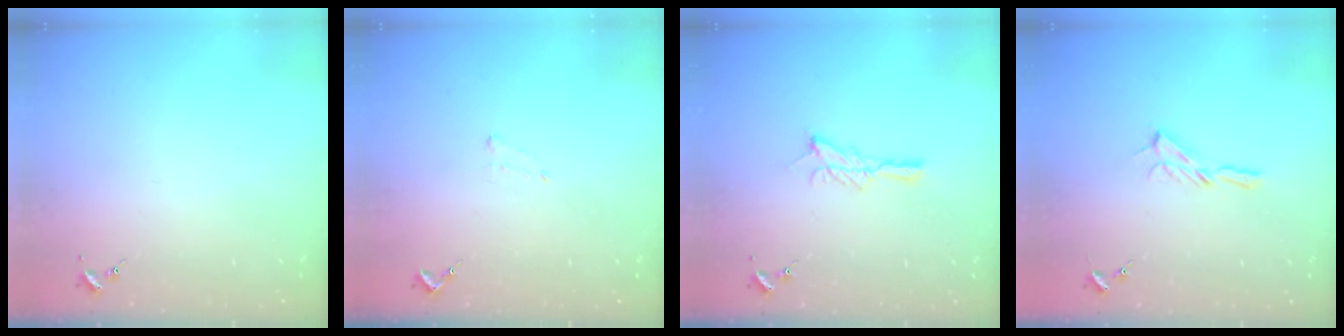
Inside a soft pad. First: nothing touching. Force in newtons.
{"total": 3.8, "press": 3.8, "slide": 0.5}
{"total": 7.6, "press": 7.6, "slide": 0.1}
{"total": 5.9, "press": 5.9, "slide": 0.5}